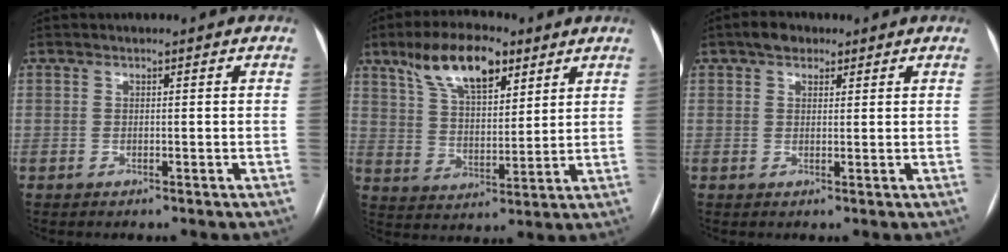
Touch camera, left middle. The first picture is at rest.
{"total": 12.0, "force": [7.4, 4.7, 8.2], "torque": [-0.149, 0.018, 0.137]}
{"total": 3.1, "force": [2.0, 1.9, 1.4], "torque": [-0.025, 0.013, 0.031]}